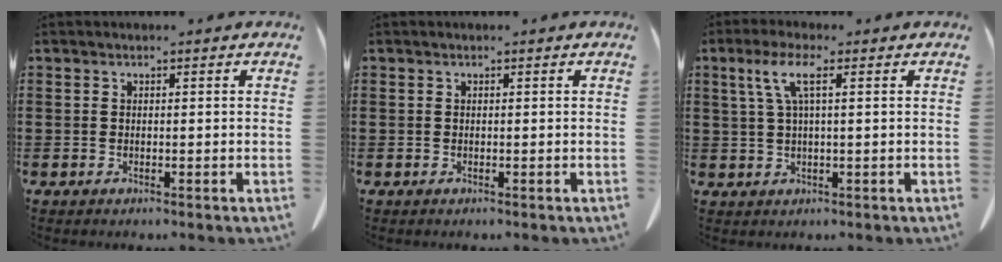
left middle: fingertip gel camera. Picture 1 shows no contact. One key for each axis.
{"total": 0.0}
{"total": 4.8, "fx": 1.6, "fy": 0.8, "fz": 4.4, "tx": -0.099, "ty": 0.003, "tz": 0.023}